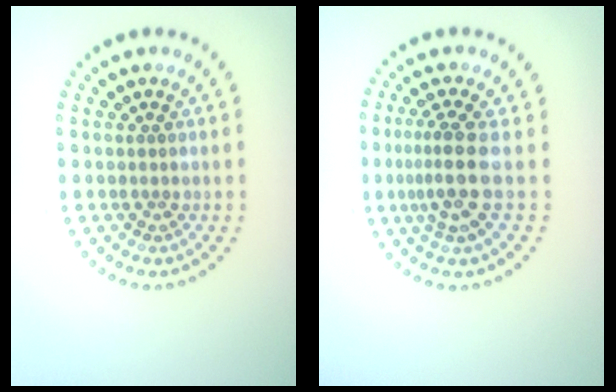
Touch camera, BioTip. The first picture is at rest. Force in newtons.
{"total": 3.2, "press": 2.6, "slide": 2.0}